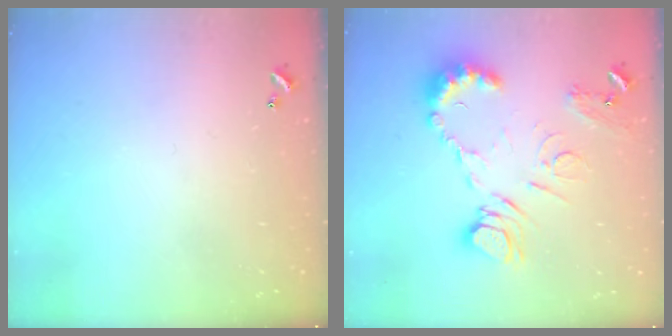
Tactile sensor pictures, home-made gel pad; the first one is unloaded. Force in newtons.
{"total": 13.0, "press": 13.0, "slide": 1.2}